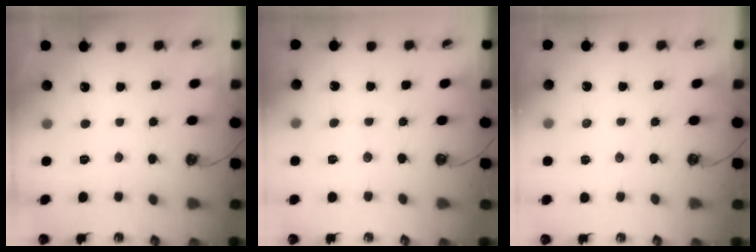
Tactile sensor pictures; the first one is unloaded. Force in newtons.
{"total": 2.0, "press": 2.0, "slide": 0.4}
{"total": 2.2, "press": 2.1, "slide": 0.3}